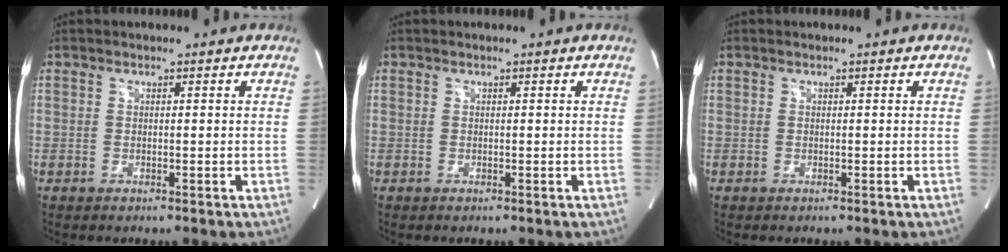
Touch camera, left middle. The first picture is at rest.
{"total": 0.0}
{"total": 0.0}